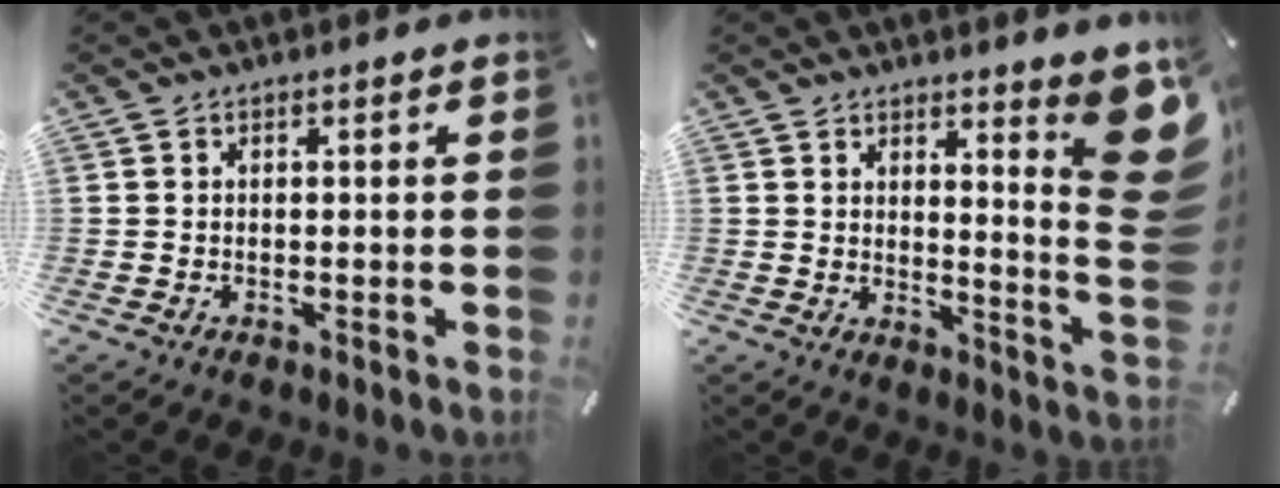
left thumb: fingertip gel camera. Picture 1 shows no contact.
{"total": 11.9, "force": [6.9, 2.5, 9.3], "torque": [-0.120, -0.063, 0.117]}